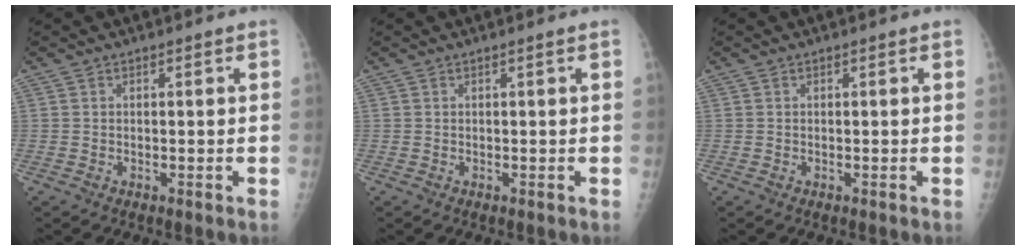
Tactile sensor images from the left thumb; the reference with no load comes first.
{"total": 0.0}
{"total": 0.0}